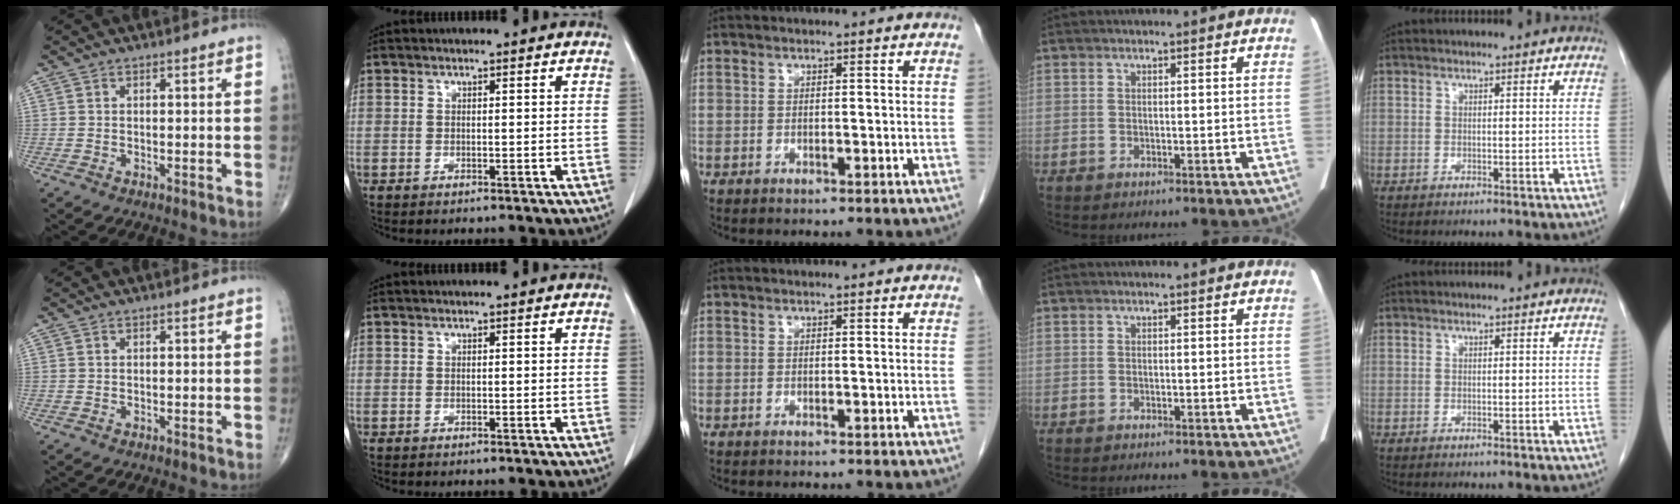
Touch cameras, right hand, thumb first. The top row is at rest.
{}